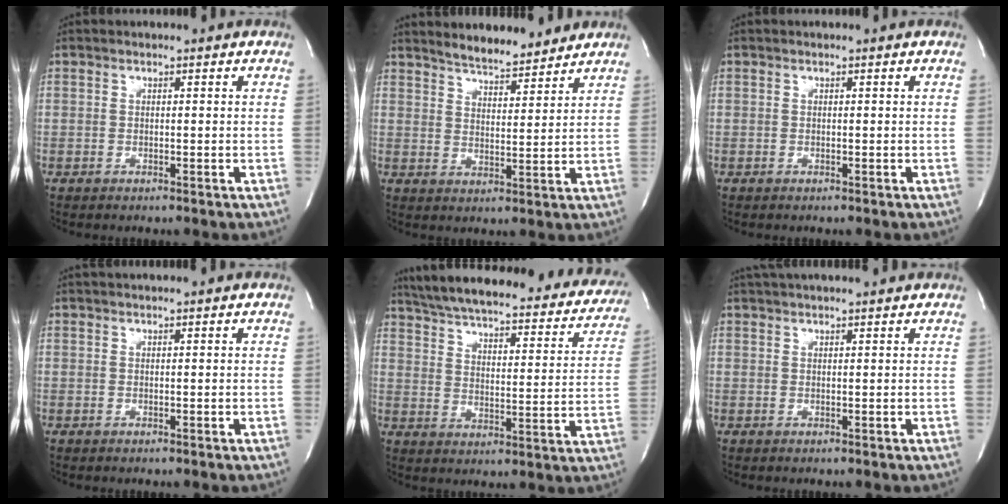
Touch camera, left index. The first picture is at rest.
{"total": 7.7, "force": [7.2, 1.4, 2.4], "torque": [-0.041, 0.006, 0.114]}
{"total": 0.0}
{"total": 3.3, "force": [3.1, -0.1, 1.3], "torque": [-0.013, 0.027, 0.043]}
{"total": 31.9, "force": [28.0, 7.3, 13.5], "torque": [-0.216, -0.042, 0.344]}
{"total": 8.6, "force": [7.9, 0.5, 3.4], "torque": [-0.055, 0.029, 0.108]}